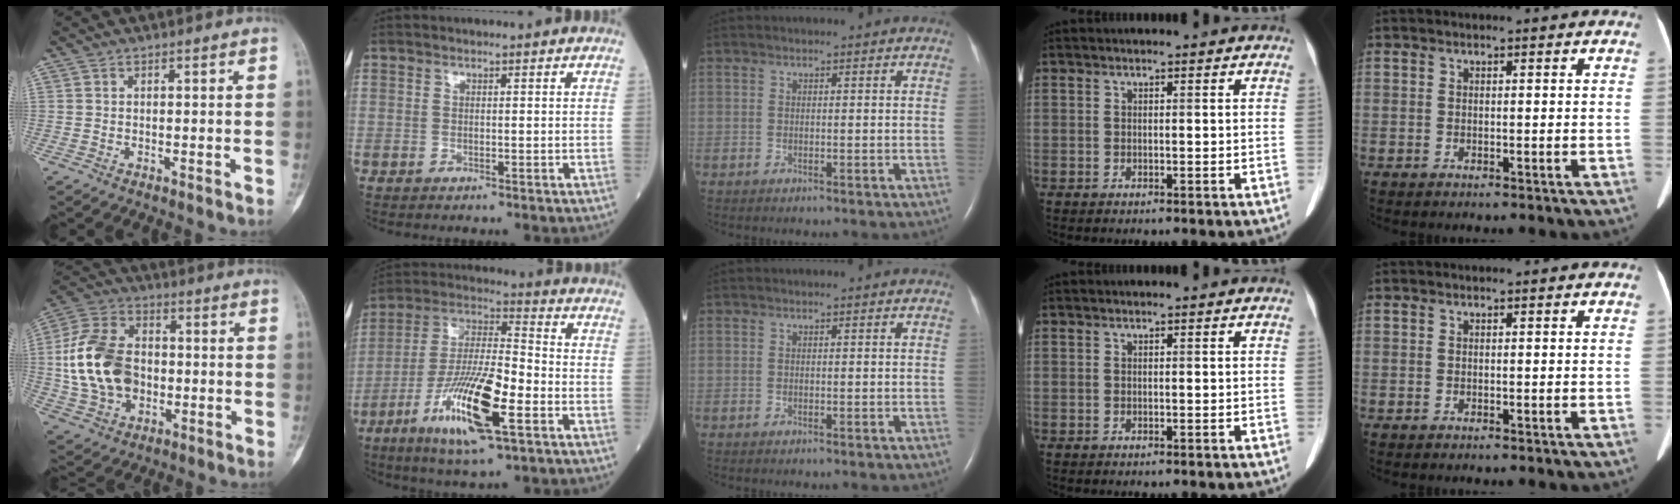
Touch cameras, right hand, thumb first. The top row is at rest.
{"thumb": {"total": 16.8, "force": [-1.0, 12.0, 11.7], "torque": [-0.217, 0.018, -0.014]}, "index": {"total": 16.7, "force": [-6.9, 2.8, 14.9], "torque": [-0.293, -0.018, -0.125]}}